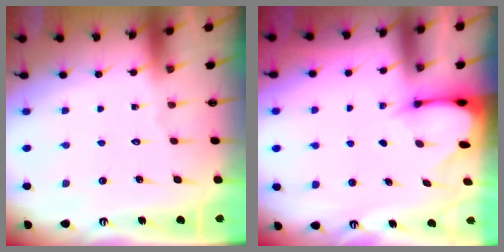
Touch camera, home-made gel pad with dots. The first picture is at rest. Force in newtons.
{"total": 2.6, "press": 2.6, "slide": 0.3}